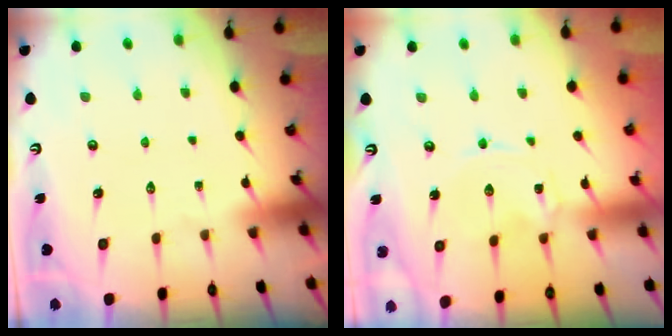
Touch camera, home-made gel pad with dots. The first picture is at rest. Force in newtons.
{"total": 0.0}